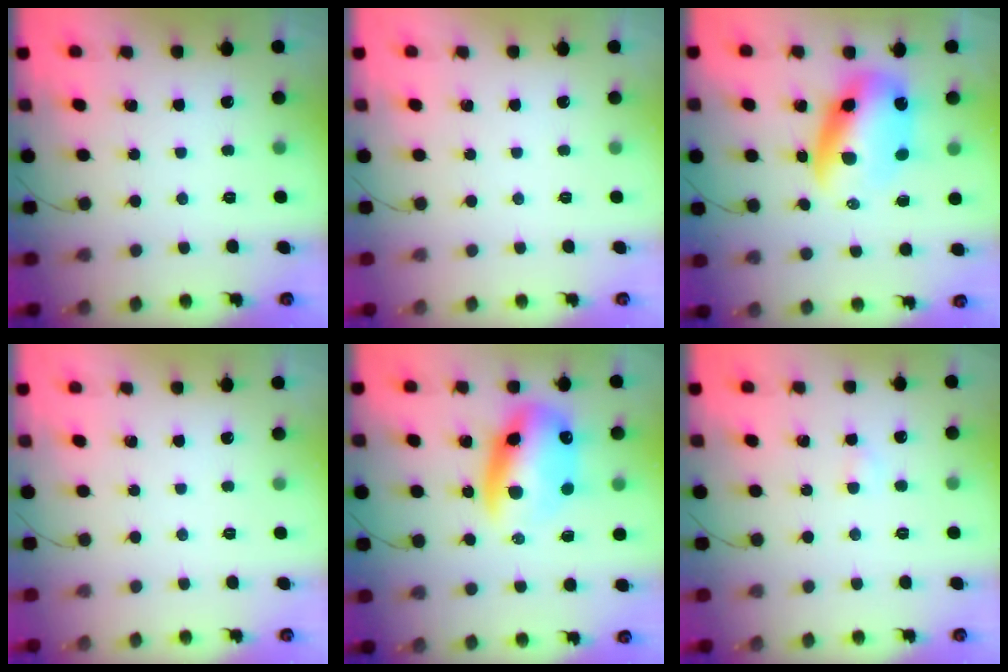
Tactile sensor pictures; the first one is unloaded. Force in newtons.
{"total": 0.0}
{"total": 11.2, "press": 10.9, "slide": 2.6}
{"total": 0.0}
{"total": 12.7, "press": 12.2, "slide": 3.5}
{"total": 2.2, "press": 2.0, "slide": 0.8}